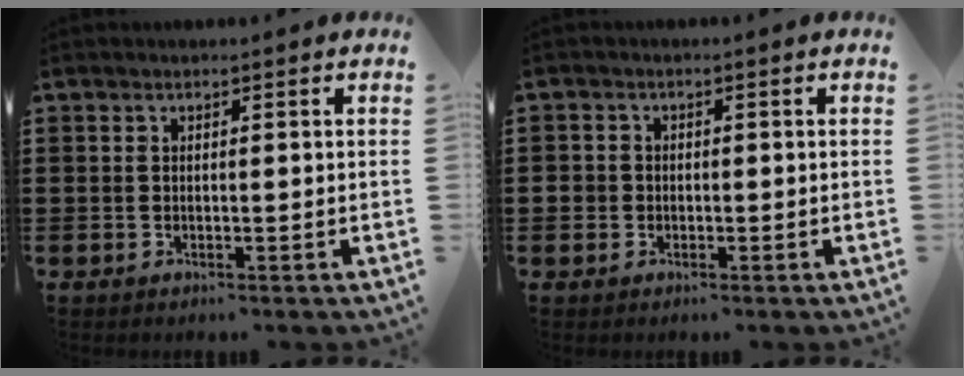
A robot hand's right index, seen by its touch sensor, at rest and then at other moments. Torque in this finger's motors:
{"motor_torque": [0.28, 0.91, 0.01, 0.02]}